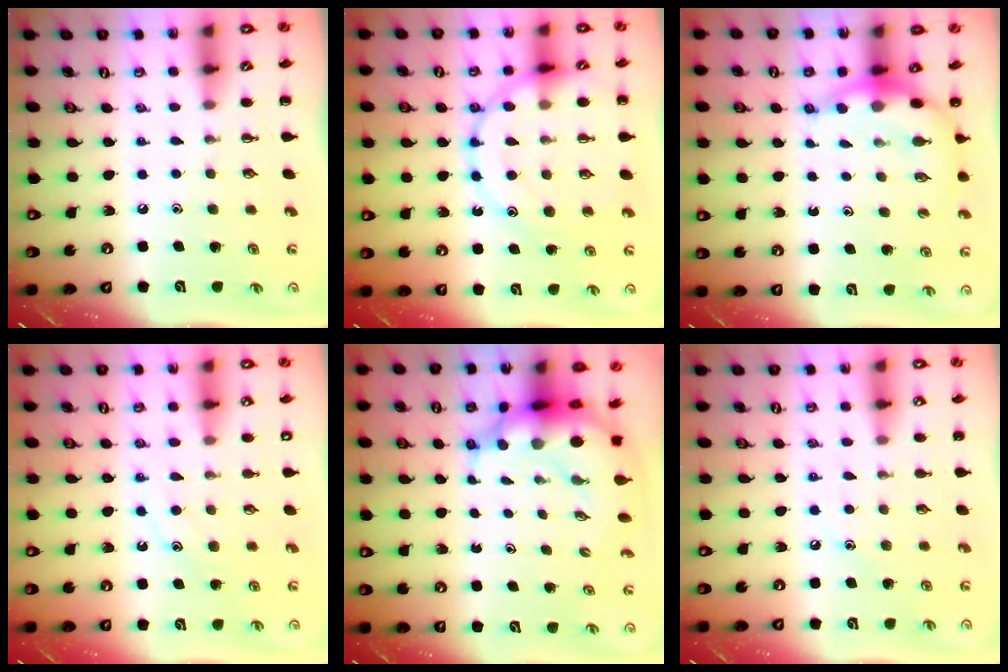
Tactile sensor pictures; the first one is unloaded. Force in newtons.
{"total": 19.5, "press": 19.3, "slide": 3.0}
{"total": 6.7, "press": 6.5, "slide": 1.9}
{"total": 11.8, "press": 11.8, "slide": 0.7}
{"total": 9.7, "press": 9.4, "slide": 2.3}
{"total": 7.1, "press": 6.9, "slide": 1.6}